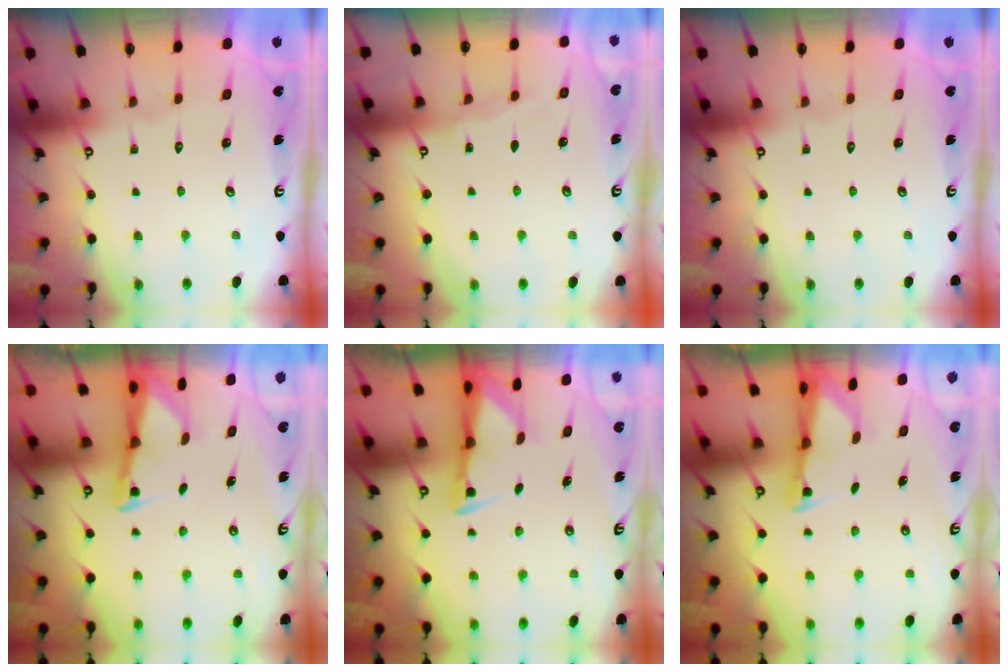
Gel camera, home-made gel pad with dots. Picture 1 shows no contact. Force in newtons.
{"total": 3.9, "press": 3.8, "slide": 0.5}
{"total": 0.0}
{"total": 2.9, "press": 2.9, "slide": 0.3}
{"total": 2.8, "press": 2.8, "slide": 0.6}
{"total": 1.9, "press": 1.9, "slide": 0.3}